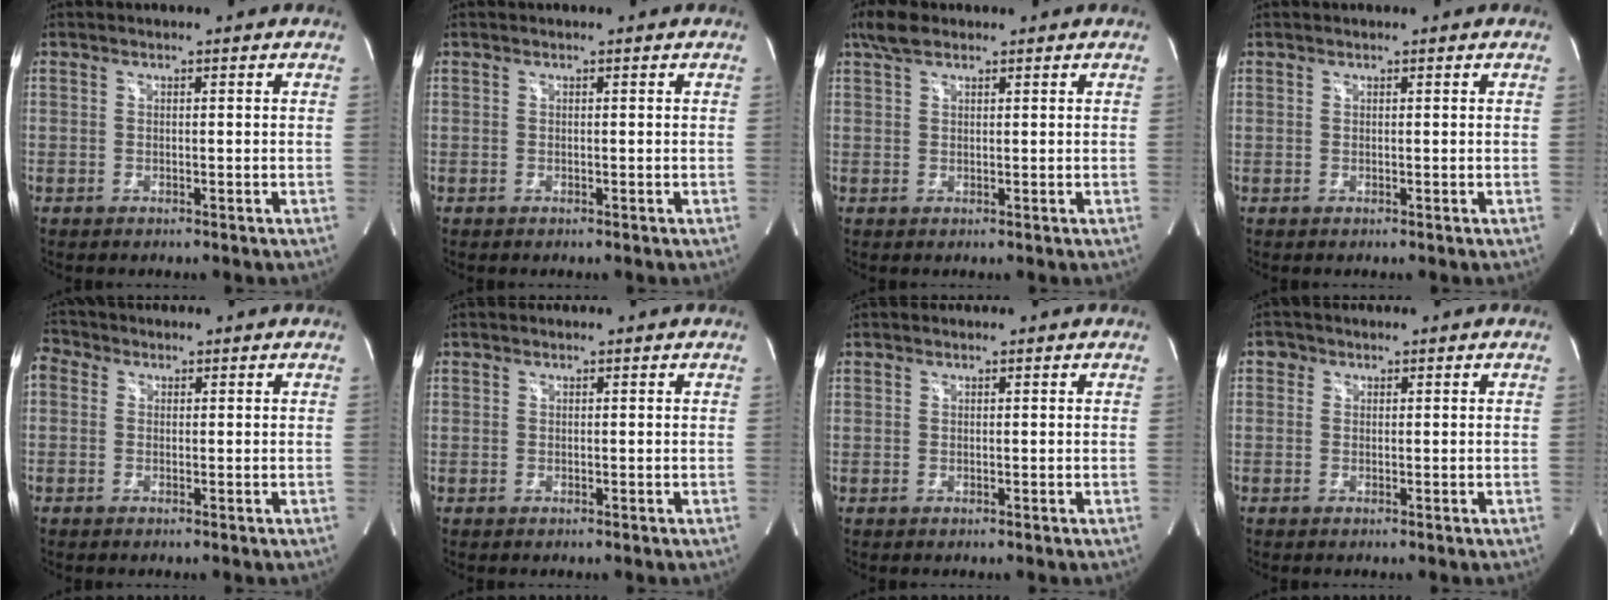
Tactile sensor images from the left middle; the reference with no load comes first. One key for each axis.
{"total": 0.0}
{"total": 3.3, "fx": 2.4, "fy": 1.3, "fz": 1.8, "tx": -0.041, "ty": 0.016, "tz": 0.050}
{"total": 0.0}
{"total": 3.3, "fx": 1.2, "fy": 2.7, "fz": 1.4, "tx": -0.038, "ty": 0.022, "tz": 0.020}
{"total": 0.6, "fx": 0.4, "fy": 0.4, "fz": 0.0, "tx": -0.001, "ty": 0.002, "tz": 0.007}
{"total": 0.6, "fx": 0.5, "fy": 0.4, "fz": 0.0, "tx": 0.001, "ty": 0.001, "tz": 0.007}
{"total": 1.3, "fx": 0.7, "fy": 1.1, "fz": 0.2, "tx": 0.008, "ty": 0.003, "tz": 0.008}